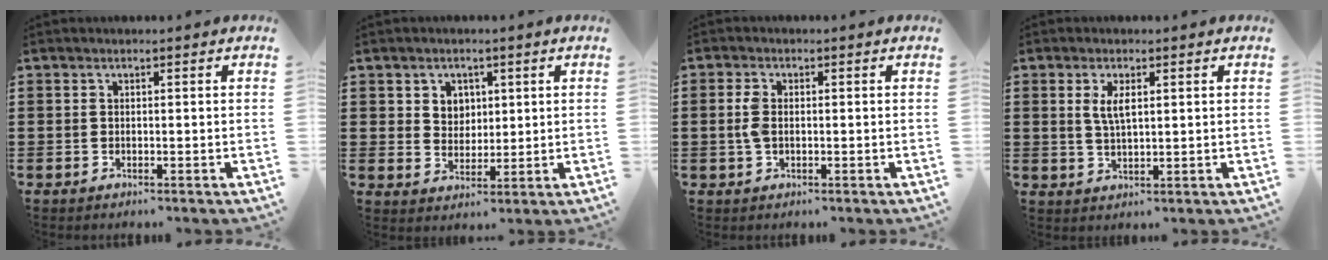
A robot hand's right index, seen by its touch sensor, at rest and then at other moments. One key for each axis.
{"total": 3.5, "fx": 1.7, "fy": 3.1, "fz": 0.6, "tx": -0.018, "ty": 0.009, "tz": 0.028}
{"total": 3.0, "fx": 0.0, "fy": 1.6, "fz": 2.5, "tx": -0.066, "ty": -0.001, "tz": -0.005}
{"total": 3.3, "fx": 1.1, "fy": 1.2, "fz": 2.9, "tx": -0.062, "ty": 0.006, "tz": 0.017}